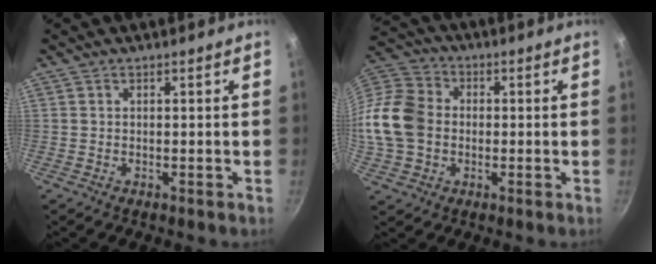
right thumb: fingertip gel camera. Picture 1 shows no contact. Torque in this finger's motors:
{"motor_torque": [2.09, 2.16, 0.39, -0.36, 0.35]}